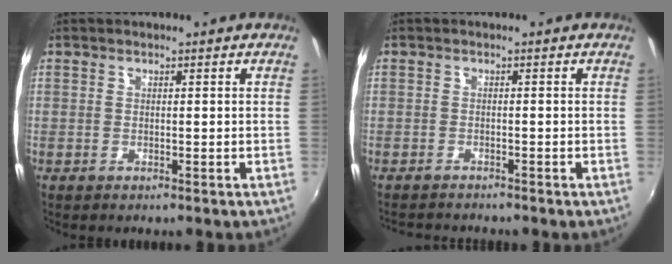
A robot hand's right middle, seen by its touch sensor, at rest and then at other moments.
{"total": 3.4, "force": [-3.3, 0.4, 0.7], "torque": [-0.025, -0.013, -0.056]}